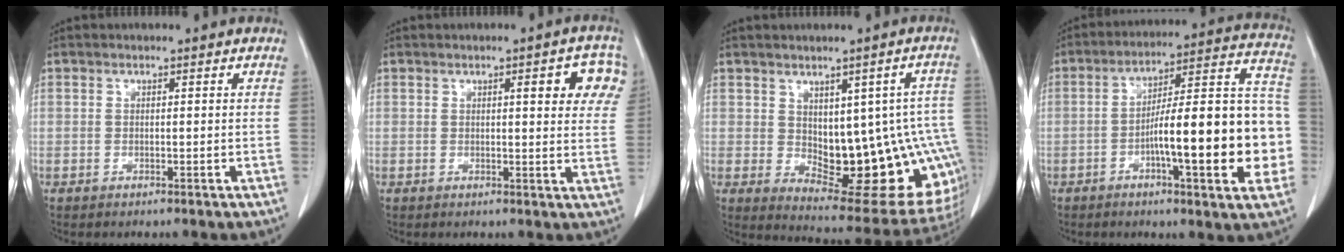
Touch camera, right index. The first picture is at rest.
{"total": 6.9, "force": [2.7, 1.5, 6.2], "torque": [-0.064, 0.007, 0.026]}
{"total": 18.8, "force": [-1.6, 7.2, 17.4], "torque": [-0.155, 0.013, 0.008]}
{"total": 20.2, "force": [-4.4, 3.2, 19.5], "torque": [-0.229, 0.035, -0.060]}